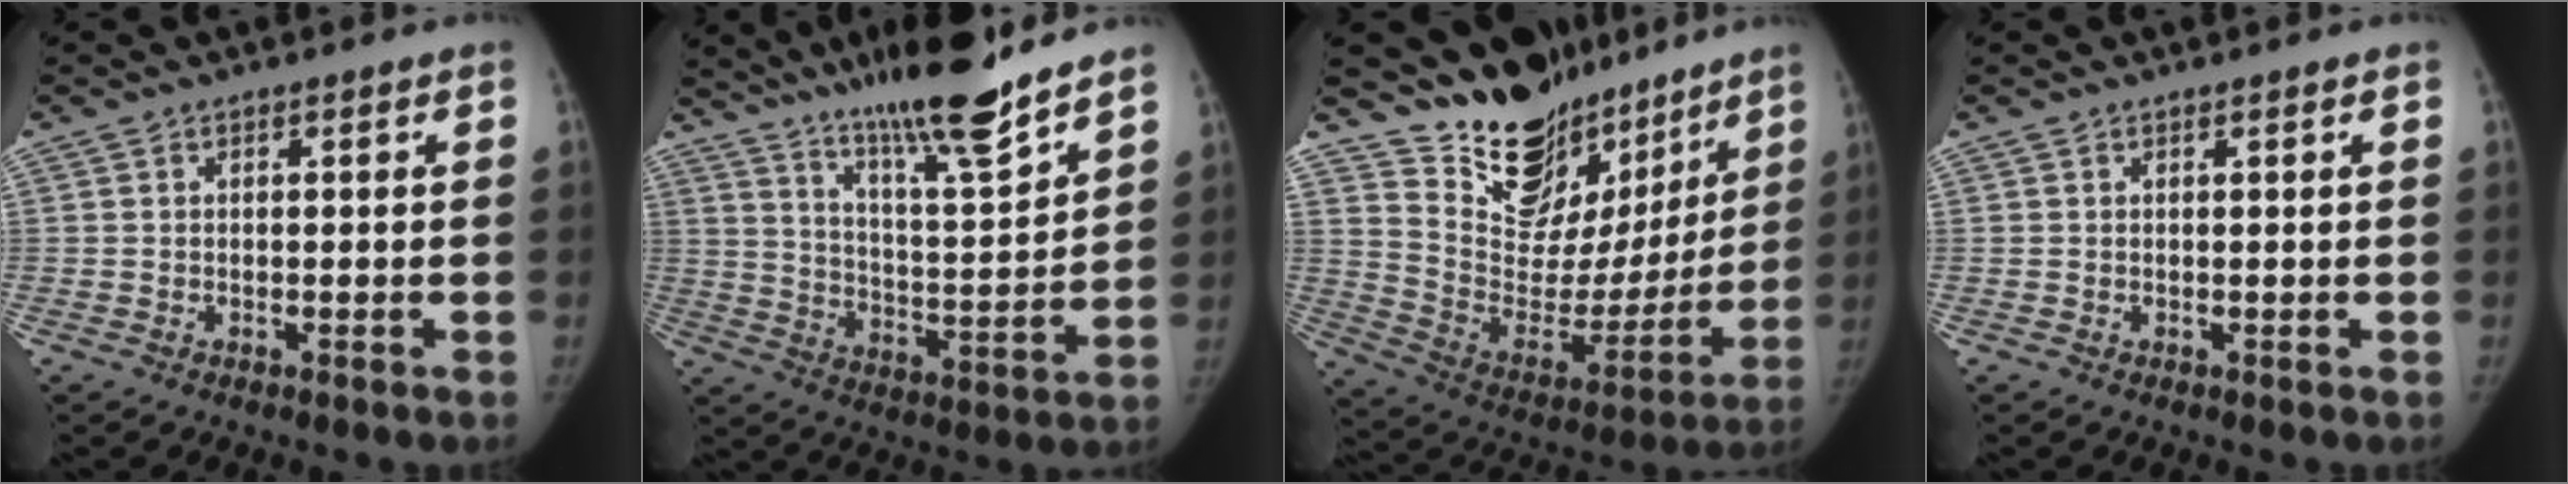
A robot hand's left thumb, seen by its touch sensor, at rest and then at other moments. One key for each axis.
{"total": 17.0, "fx": 13.6, "fy": 1.6, "fz": 10.1, "tx": -0.139, "ty": -0.083, "tz": 0.229}
{"total": 21.8, "fx": 17.6, "fy": 10.7, "fz": 7.2, "tx": -0.058, "ty": -0.117, "tz": 0.281}
{"total": 0.0}